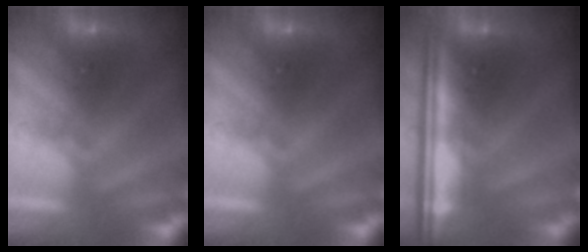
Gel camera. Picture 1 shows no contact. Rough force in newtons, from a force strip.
{"total": 0.0}
{"total": 6.7}